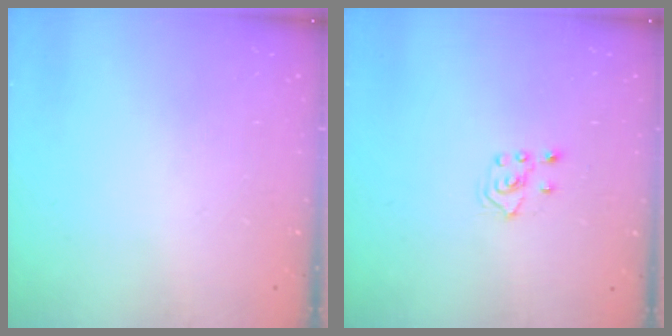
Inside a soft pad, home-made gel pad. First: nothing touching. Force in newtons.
{"total": 3.0, "press": 2.9, "slide": 0.7}